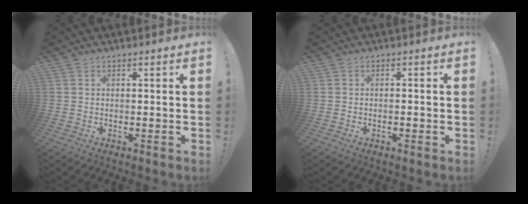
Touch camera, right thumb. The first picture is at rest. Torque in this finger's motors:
{"motor_torque": [-0.29, -0.17, 0.04, 0.21, -0.07]}